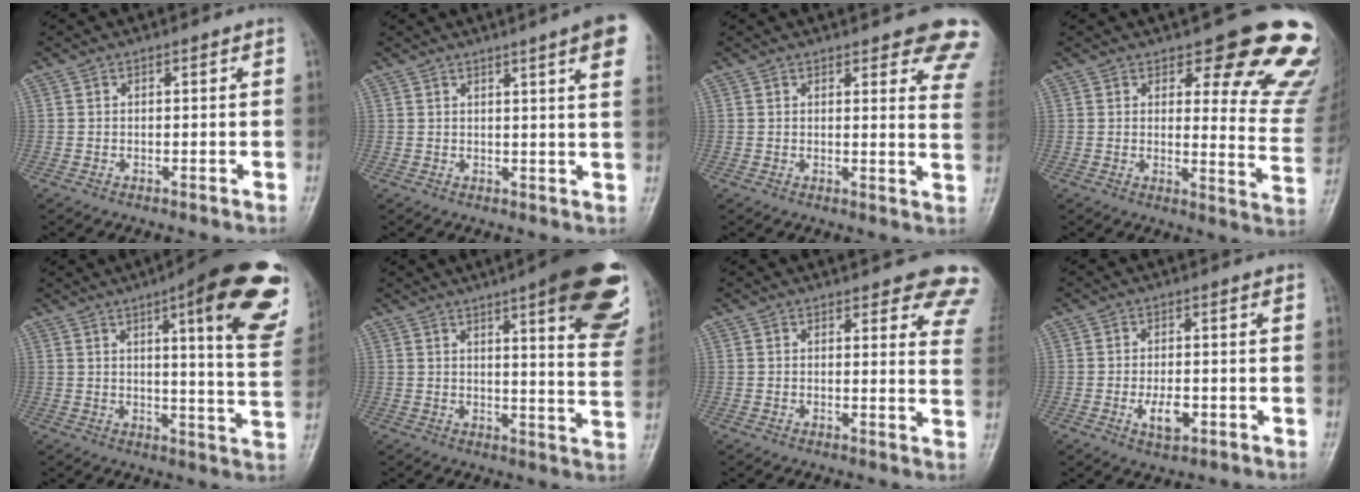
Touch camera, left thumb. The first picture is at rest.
{"total": 9.4, "force": [5.4, 0.5, 7.7], "torque": [-0.088, -0.011, 0.054]}
{"total": 12.8, "force": [10.0, 3.7, 7.1], "torque": [-0.040, -0.045, 0.091]}
{"total": 16.7, "force": [12.0, 5.6, 10.1], "torque": [-0.063, -0.084, 0.129]}
{"total": 22.2, "force": [10.4, 4.9, 18.9], "torque": [-0.219, -0.036, 0.125]}
{"total": 20.9, "force": [10.8, 4.5, 17.2], "torque": [-0.196, -0.040, 0.128]}
{"total": 11.3, "force": [9.2, 3.6, 5.4], "torque": [-0.010, -0.042, 0.079]}
{"total": 4.4, "force": [-1.3, 2.2, 3.6], "torque": [-0.061, -0.001, -0.019]}